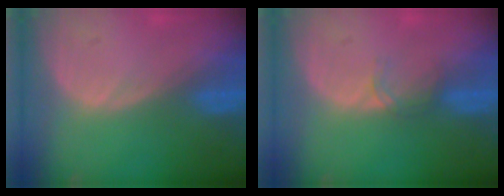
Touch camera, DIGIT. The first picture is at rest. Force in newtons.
{"total": 1.5, "press": 1.5, "slide": 0.2}